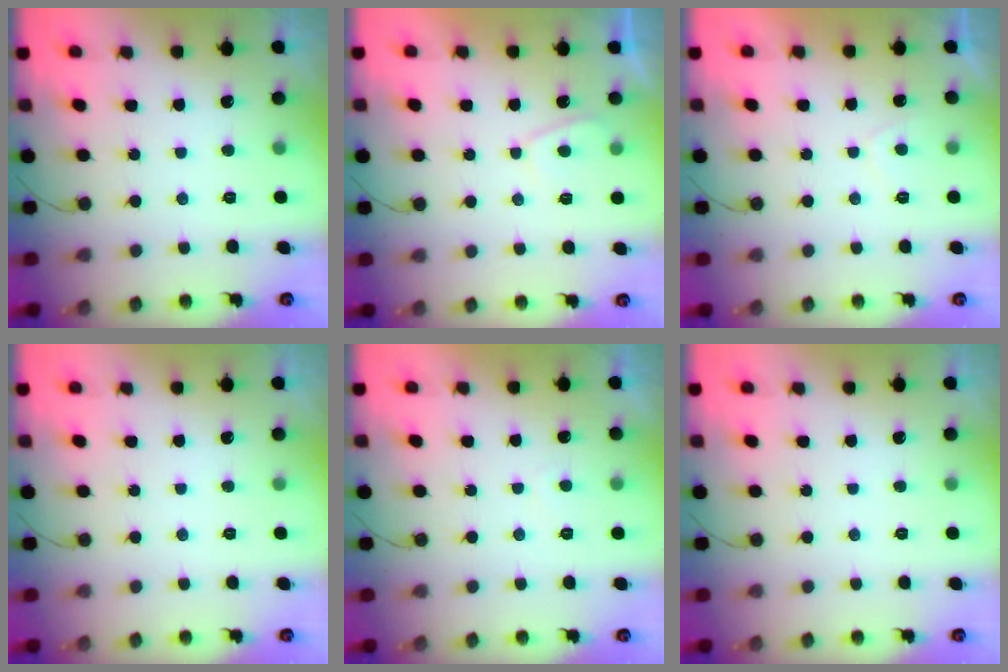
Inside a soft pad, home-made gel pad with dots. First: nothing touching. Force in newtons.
{"total": 2.5, "press": 2.4, "slide": 0.6}
{"total": 2.8, "press": 2.7, "slide": 0.8}
{"total": 0.0}
{"total": 0.6, "press": 0.3, "slide": 0.5}
{"total": 0.0}